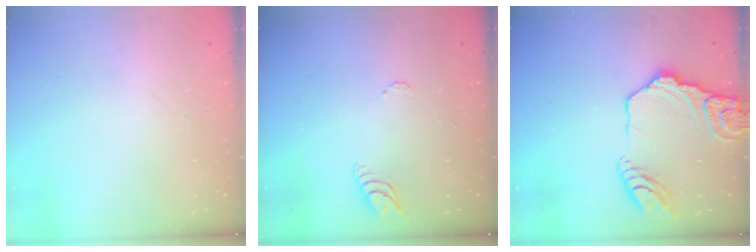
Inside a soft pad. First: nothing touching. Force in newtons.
{"total": 5.1, "press": 5.0, "slide": 0.5}
{"total": 16.9, "press": 16.8, "slide": 2.3}